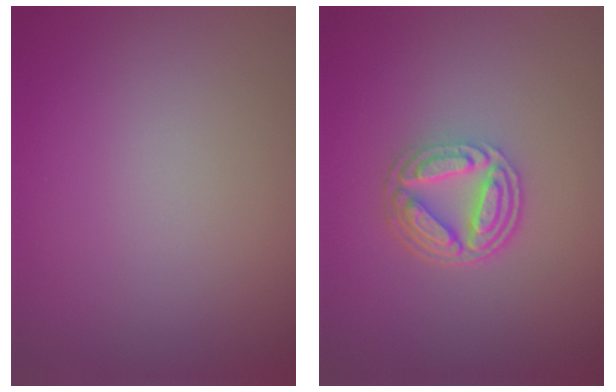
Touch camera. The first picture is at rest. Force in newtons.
{"total": 4.8, "press": 3.4, "slide": 3.4}